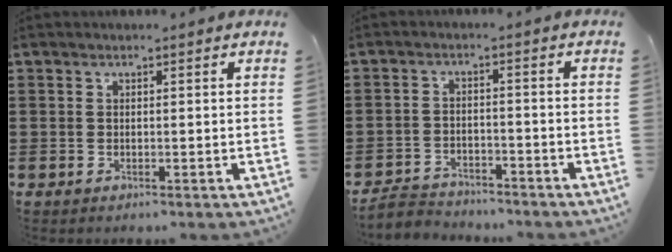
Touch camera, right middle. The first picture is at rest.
{"total": 3.5, "force": [-3.4, 0.8, 0.2], "torque": [-0.017, -0.001, -0.072]}